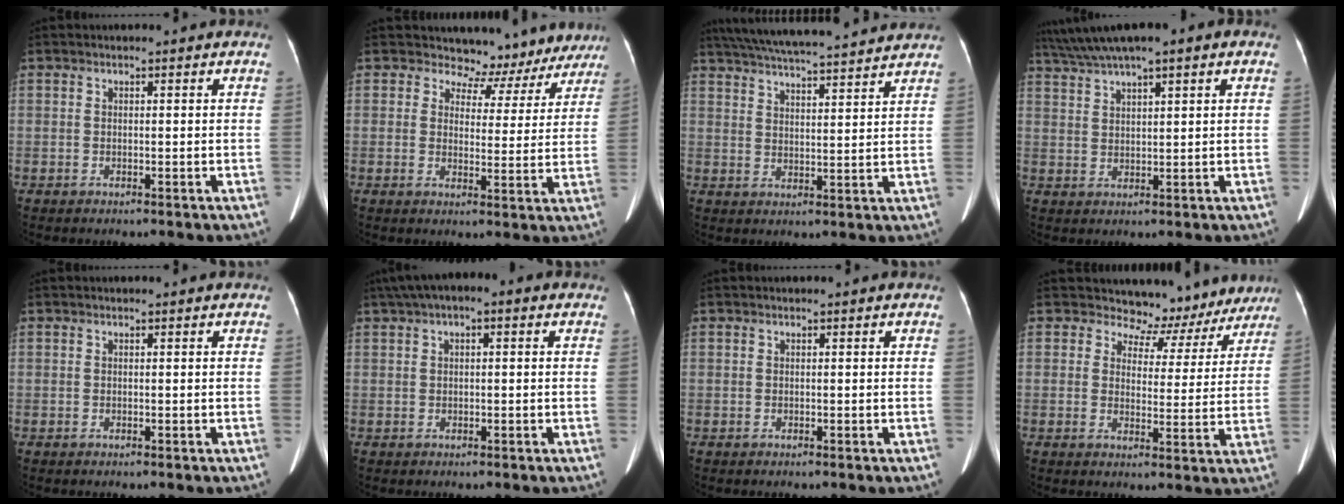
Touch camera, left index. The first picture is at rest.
{"total": 9.8, "force": [8.9, 4.0, -0.8], "torque": [0.036, -0.011, 0.080]}
{"total": 19.4, "force": [17.5, 1.5, 8.3], "torque": [-0.148, 0.040, 0.253]}
{"total": 9.6, "force": [6.8, 1.2, 6.7], "torque": [-0.123, 0.043, 0.116]}
{"total": 0.0}
{"total": 6.3, "force": [3.0, 2.3, 5.0], "torque": [-0.094, 0.035, 0.047]}
{"total": 0.0}
{"total": 10.1, "force": [9.2, 4.1, -0.5], "torque": [0.029, -0.010, 0.088]}